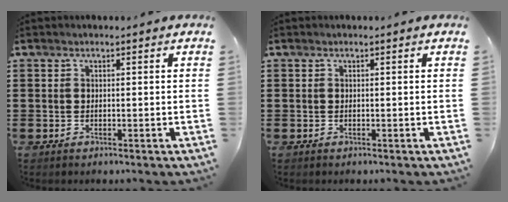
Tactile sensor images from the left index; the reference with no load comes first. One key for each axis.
{"total": 0.0}